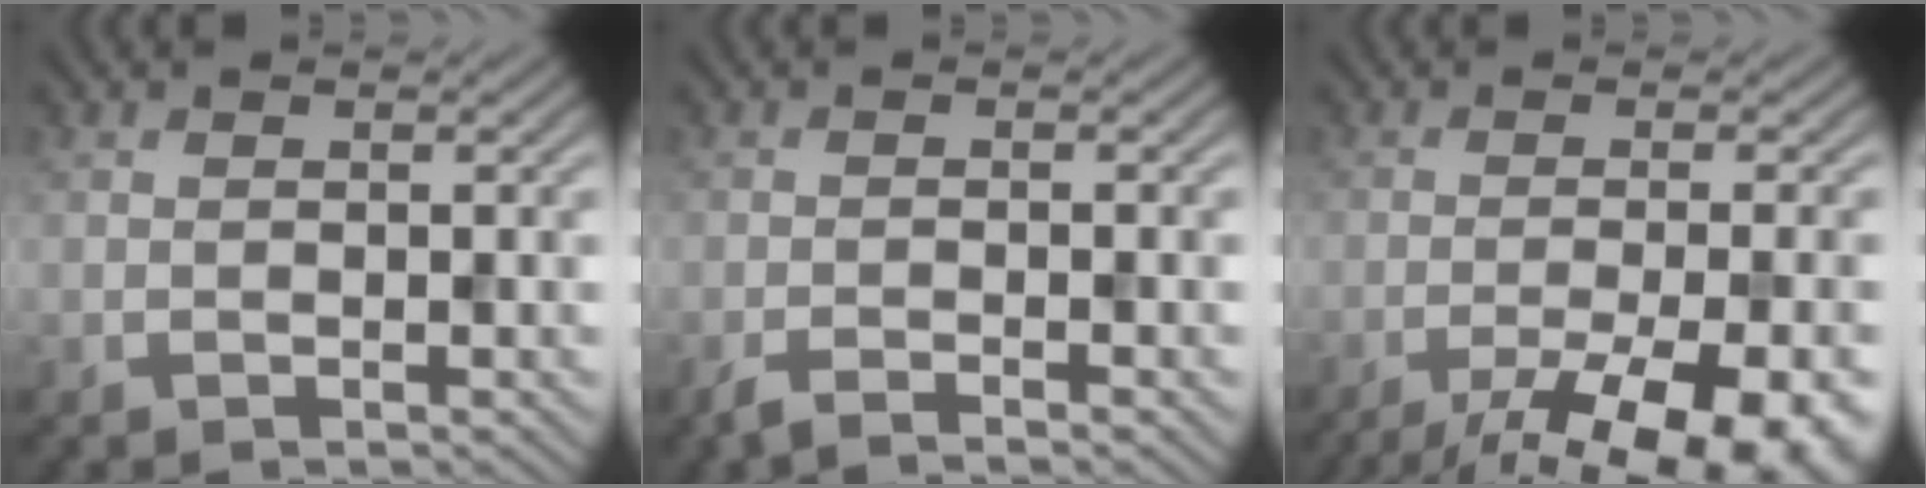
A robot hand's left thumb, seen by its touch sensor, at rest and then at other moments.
{"total": 2.6, "force": [-1.9, 0.3, 1.7], "torque": [-0.027, -0.001, -0.044]}
{"total": 14.2, "force": [-9.1, 4.1, 10.1], "torque": [-0.141, -0.020, -0.111]}